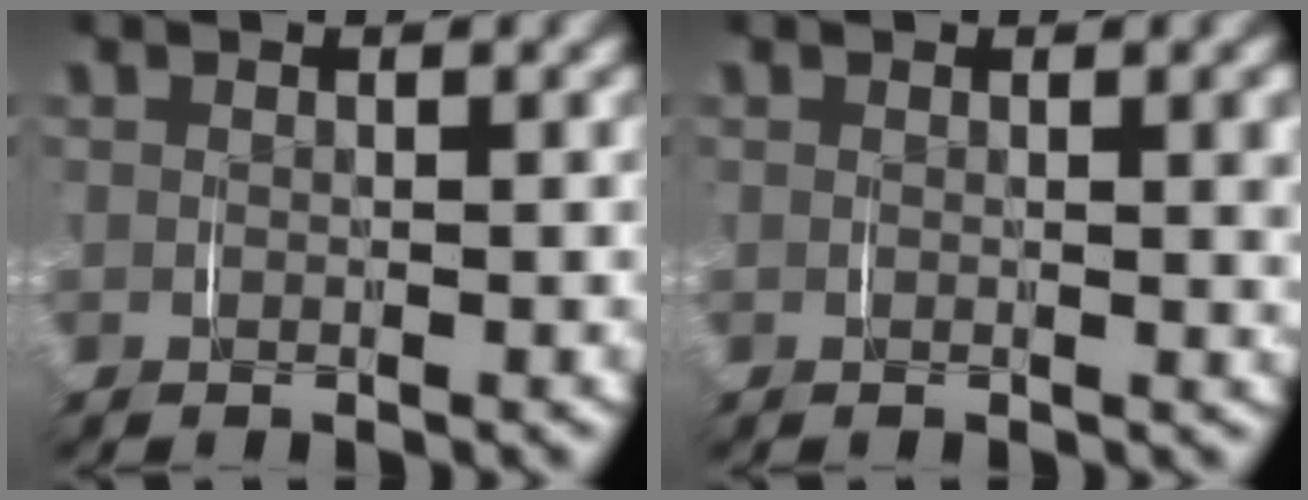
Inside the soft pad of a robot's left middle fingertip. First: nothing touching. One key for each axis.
{"total": 1.2, "fx": 0.4, "fy": -0.1, "fz": 1.1, "tx": -0.011, "ty": -0.003, "tz": 0.005}